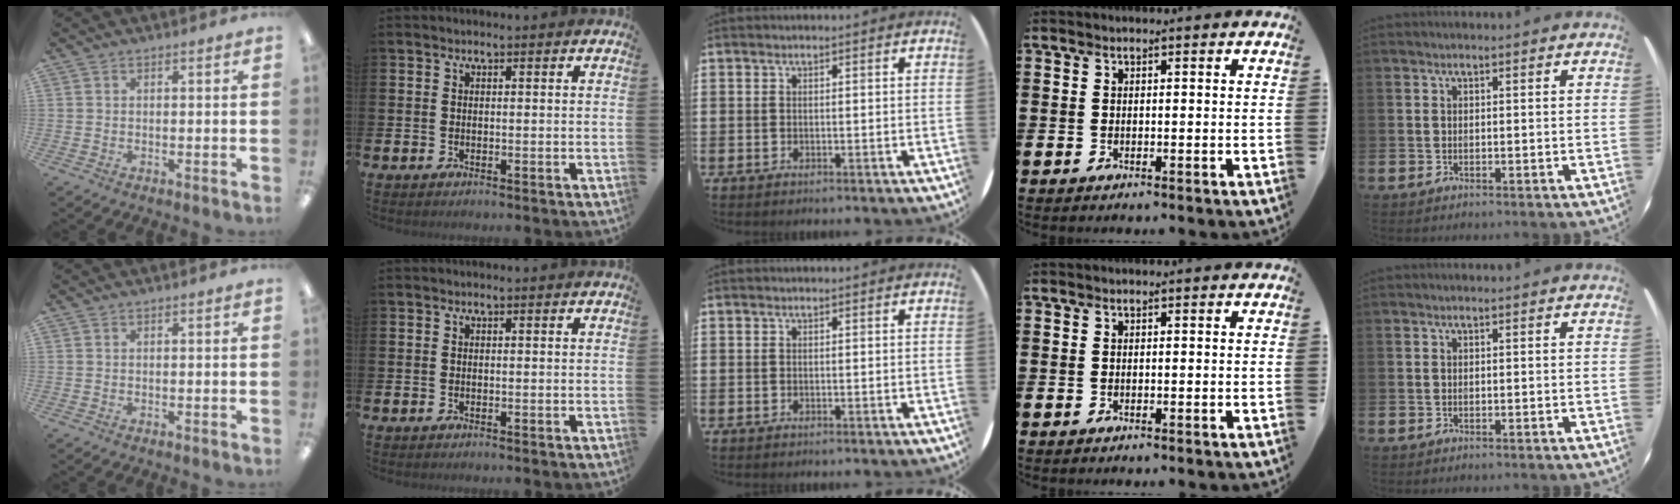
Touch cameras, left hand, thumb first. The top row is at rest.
{}